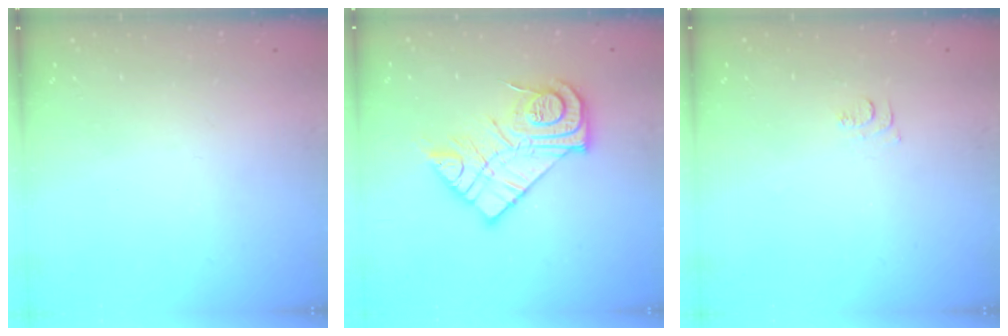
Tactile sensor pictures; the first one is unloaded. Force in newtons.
{"total": 16.3, "press": 16.2, "slide": 1.1}
{"total": 4.5, "press": 4.5, "slide": 0.7}